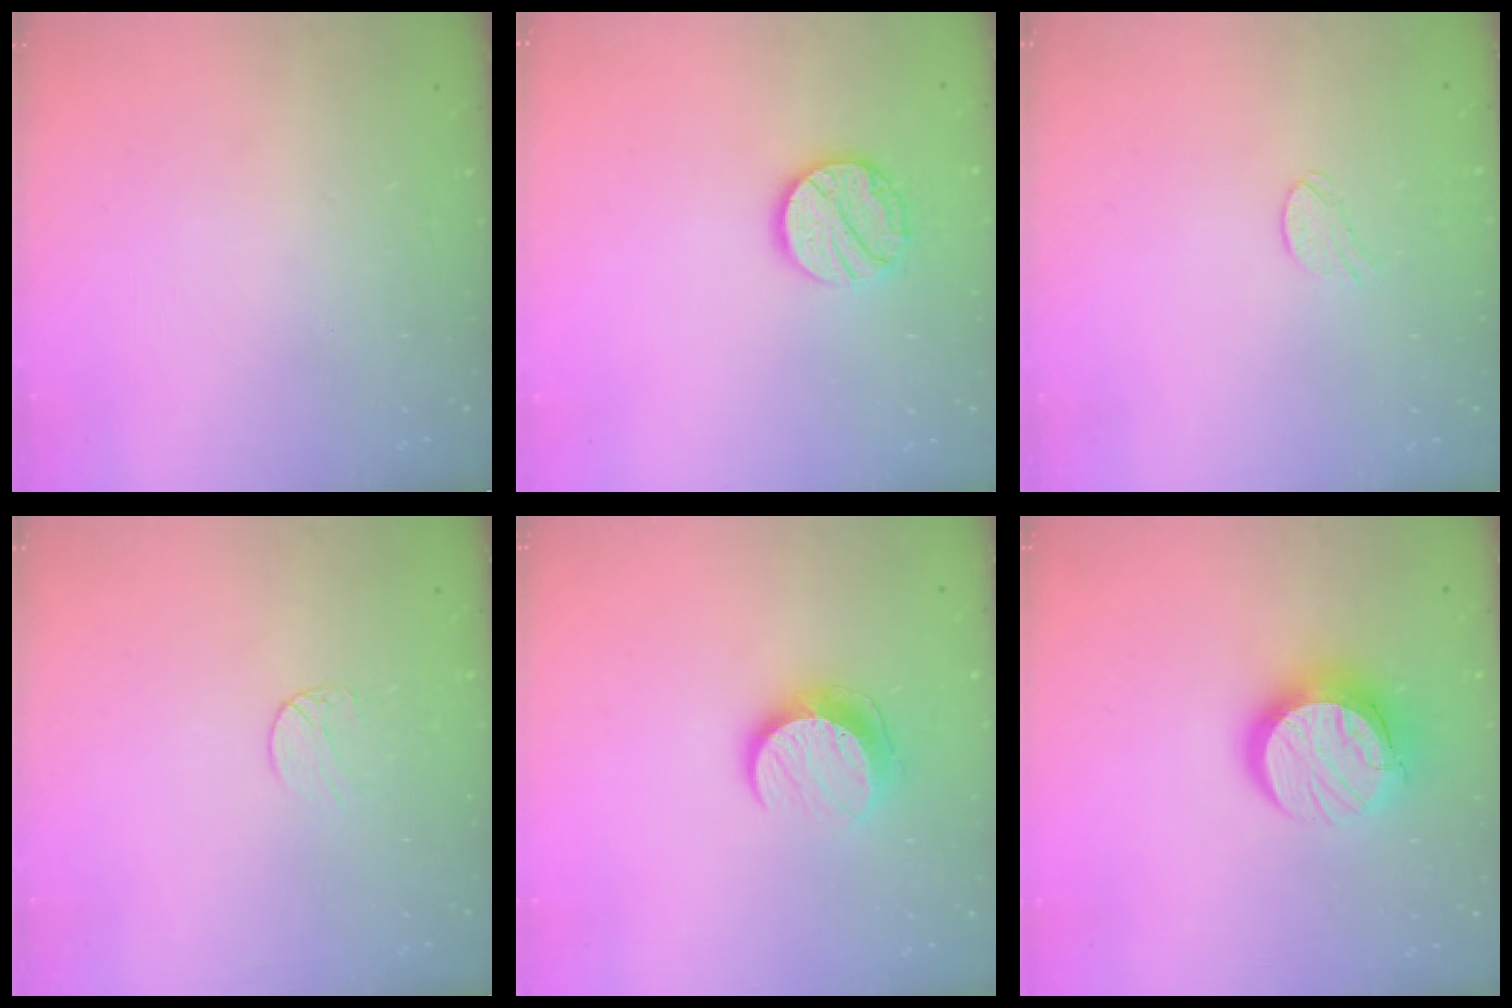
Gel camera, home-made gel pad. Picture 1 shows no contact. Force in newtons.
{"total": 13.2, "press": 13.1, "slide": 1.0}
{"total": 5.3, "press": 5.3, "slide": 0.5}
{"total": 6.5, "press": 6.4, "slide": 0.6}
{"total": 10.1, "press": 10.1, "slide": 0.5}
{"total": 13.5, "press": 13.5, "slide": 1.4}